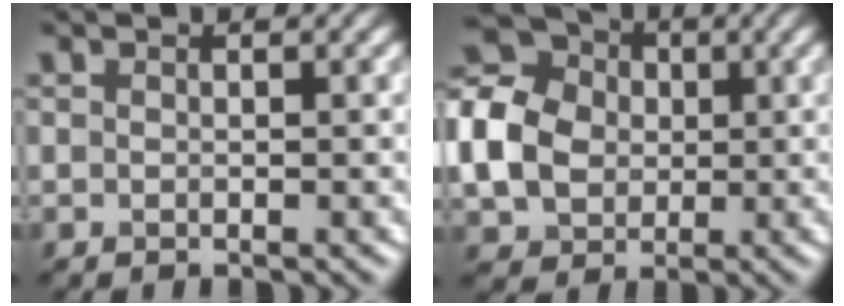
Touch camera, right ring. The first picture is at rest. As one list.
[{"total": 8.5, "force": [-0.3, 7.0, 4.8], "torque": [-0.128, 0.008, -0.007]}]